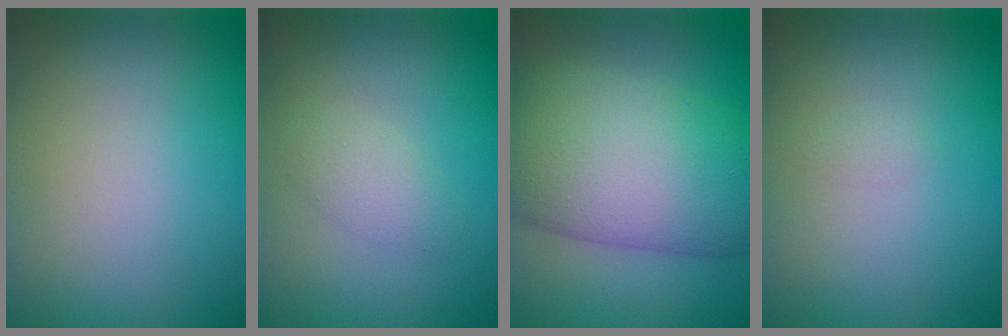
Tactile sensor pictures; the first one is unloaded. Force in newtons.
{"total": 1.8, "press": 1.8, "slide": 0.1}
{"total": 11.7, "press": 11.7, "slide": 0.3}
{"total": 0.6, "press": 0.6, "slide": 0.1}